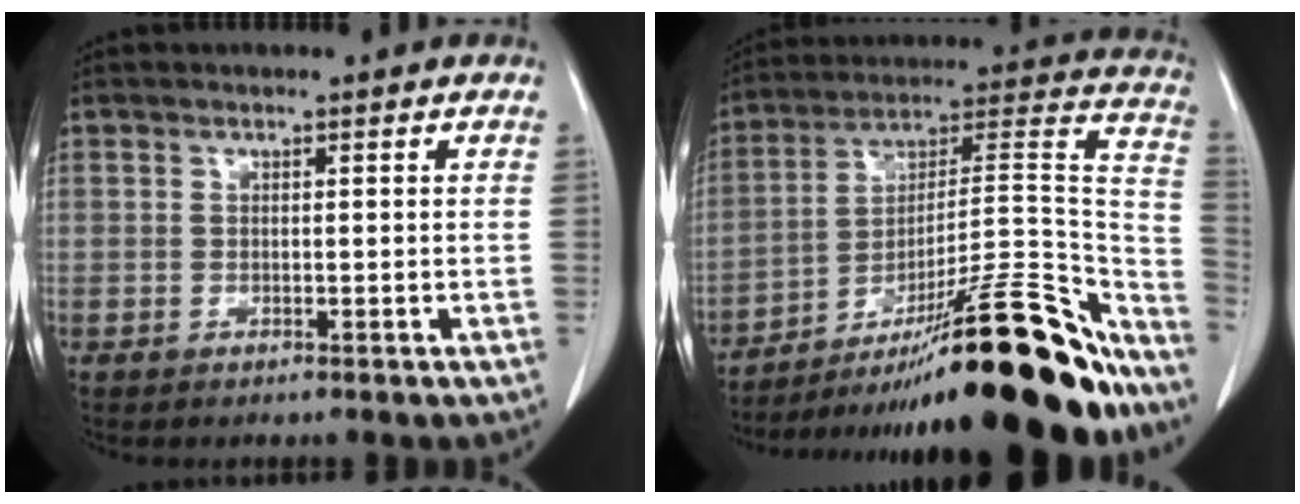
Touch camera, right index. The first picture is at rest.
{"total": 33.5, "force": [-24.9, 4.8, 21.9], "torque": [-0.236, -0.003, -0.372]}